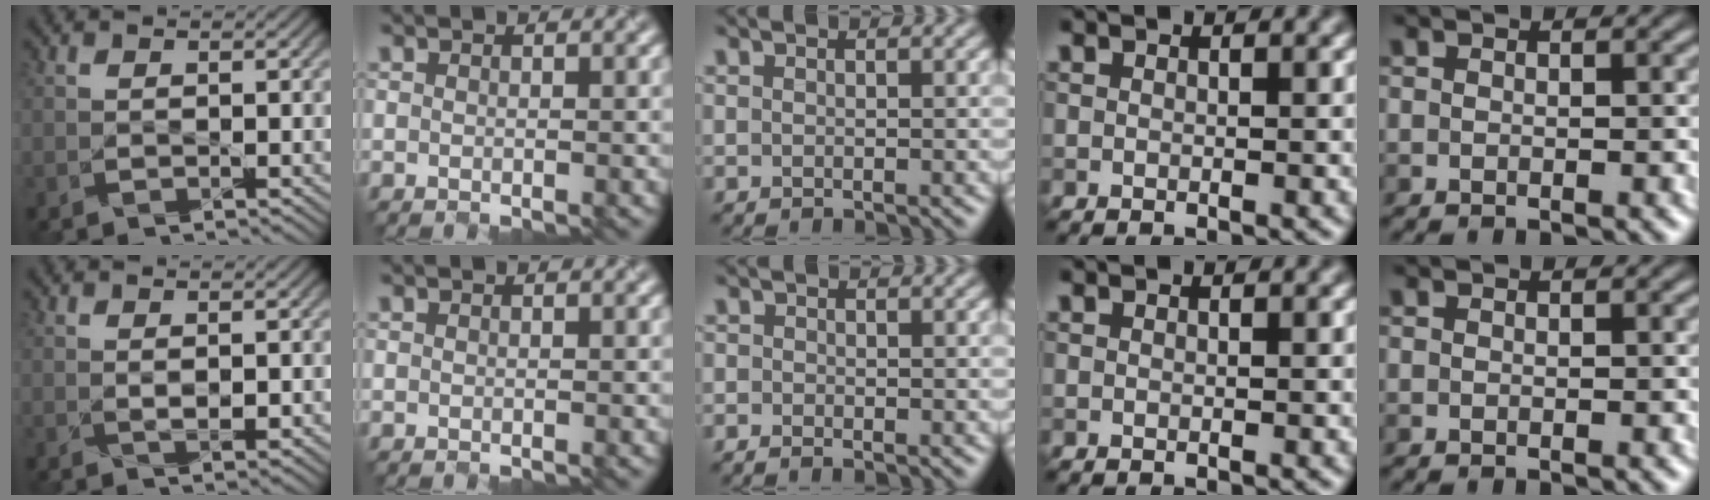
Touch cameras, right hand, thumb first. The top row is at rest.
{"thumb": {"total": 1.6, "force": [0.2, 0.6, 1.5], "torque": [-0.033, -0.003, 0.005]}, "middle": {"total": 0.6, "force": [-0.5, 0.1, 0.2], "torque": [-0.008, -0.006, -0.011]}}